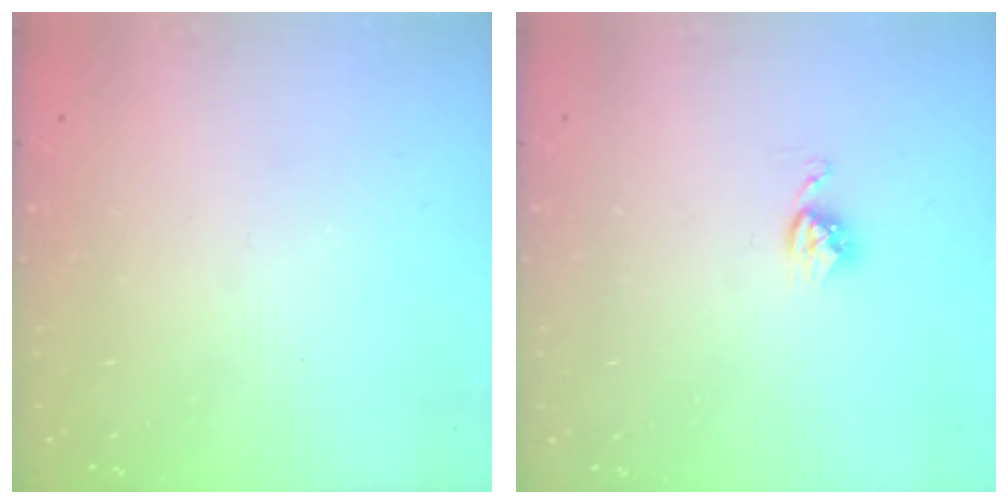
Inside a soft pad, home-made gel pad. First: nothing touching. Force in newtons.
{"total": 3.7, "press": 3.7, "slide": 0.5}